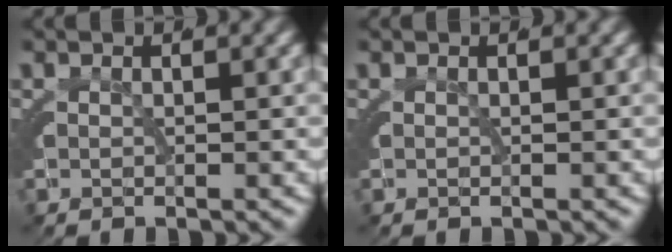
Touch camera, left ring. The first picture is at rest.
{"total": 0.0}